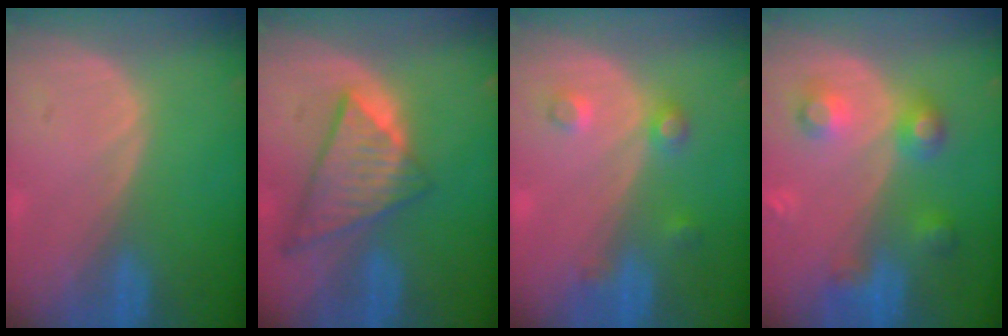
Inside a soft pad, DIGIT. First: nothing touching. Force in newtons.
{"total": 9.0, "press": 7.8, "slide": 4.3}
{"total": 3.5, "press": 3.4, "slide": 1.0}
{"total": 5.7, "press": 5.7, "slide": 0.2}